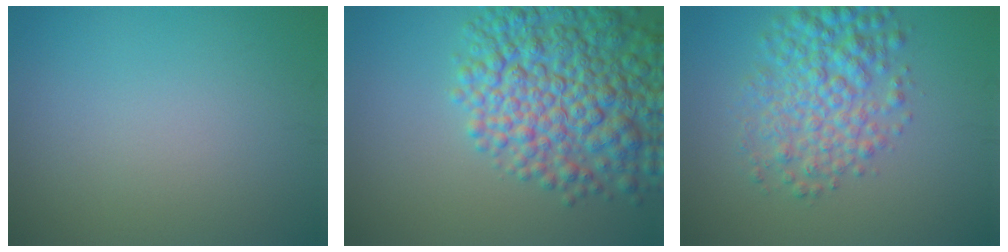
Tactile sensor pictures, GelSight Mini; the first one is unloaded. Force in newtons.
{"total": 9.9, "press": 9.9, "slide": 0.4}
{"total": 5.7, "press": 5.7, "slide": 0.1}